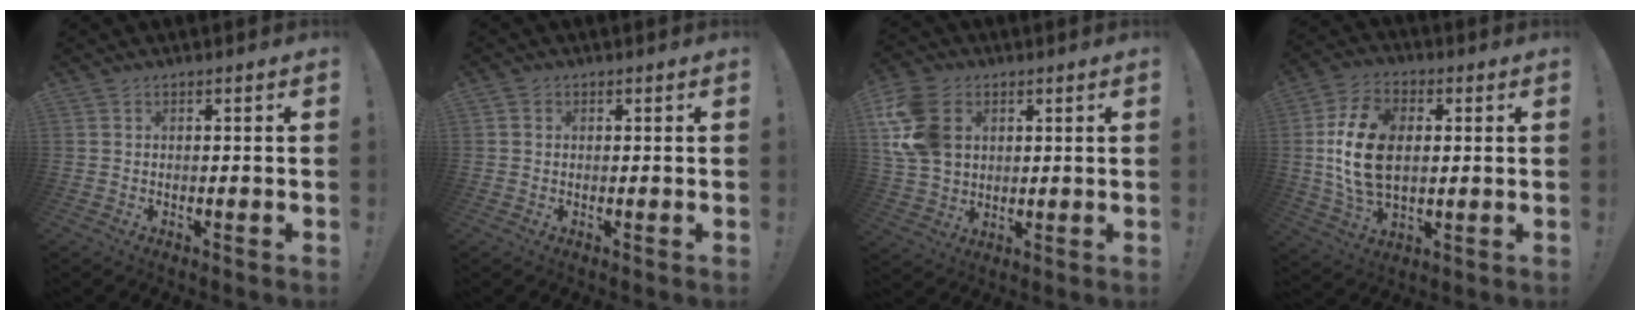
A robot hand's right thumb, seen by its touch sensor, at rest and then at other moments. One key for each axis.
{"total": 1.0, "fx": 0.3, "fy": 0.9, "fz": 0.4, "tx": -0.007, "ty": 0.002, "tz": 0.005}
{"total": 15.7, "fx": 4.5, "fy": 11.8, "fz": 9.4, "tx": -0.186, "ty": -0.008, "tz": 0.092}
{"total": 17.9, "fx": 1.3, "fy": 11.7, "fz": 13.5, "tx": -0.254, "ty": 0.006, "tz": 0.024}